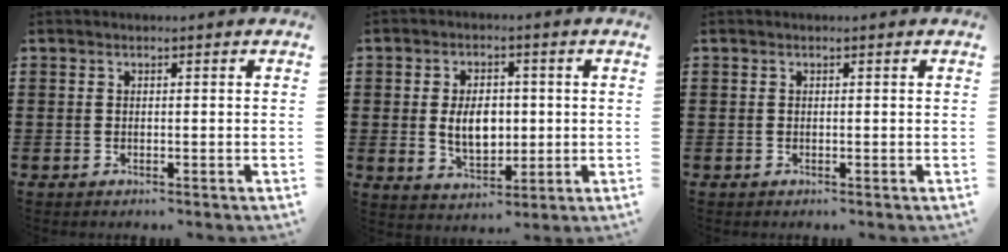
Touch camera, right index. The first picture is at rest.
{"total": 6.4, "force": [0.2, 4.1, 4.9], "torque": [-0.078, 0.002, -0.003]}
{"total": 0.0}